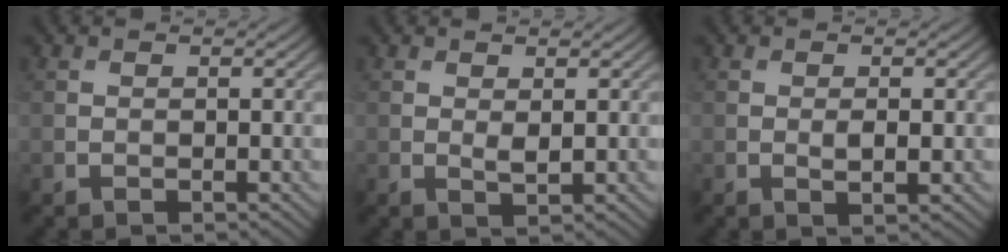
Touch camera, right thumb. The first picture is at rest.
{"total": 1.2, "force": [0.5, 0.4, 1.0], "torque": [-0.021, -0.006, 0.011]}
{"total": 1.6, "force": [0.0, 0.4, 1.5], "torque": [-0.028, -0.005, 0.000]}